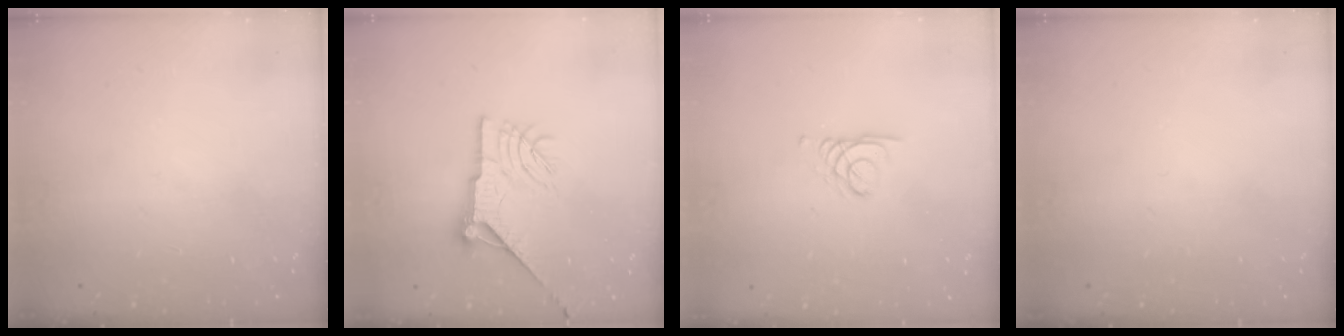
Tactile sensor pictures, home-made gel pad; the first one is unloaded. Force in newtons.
{"total": 12.8, "press": 12.8, "slide": 0.8}
{"total": 1.7, "press": 1.7, "slide": 0.2}
{"total": 0.0}